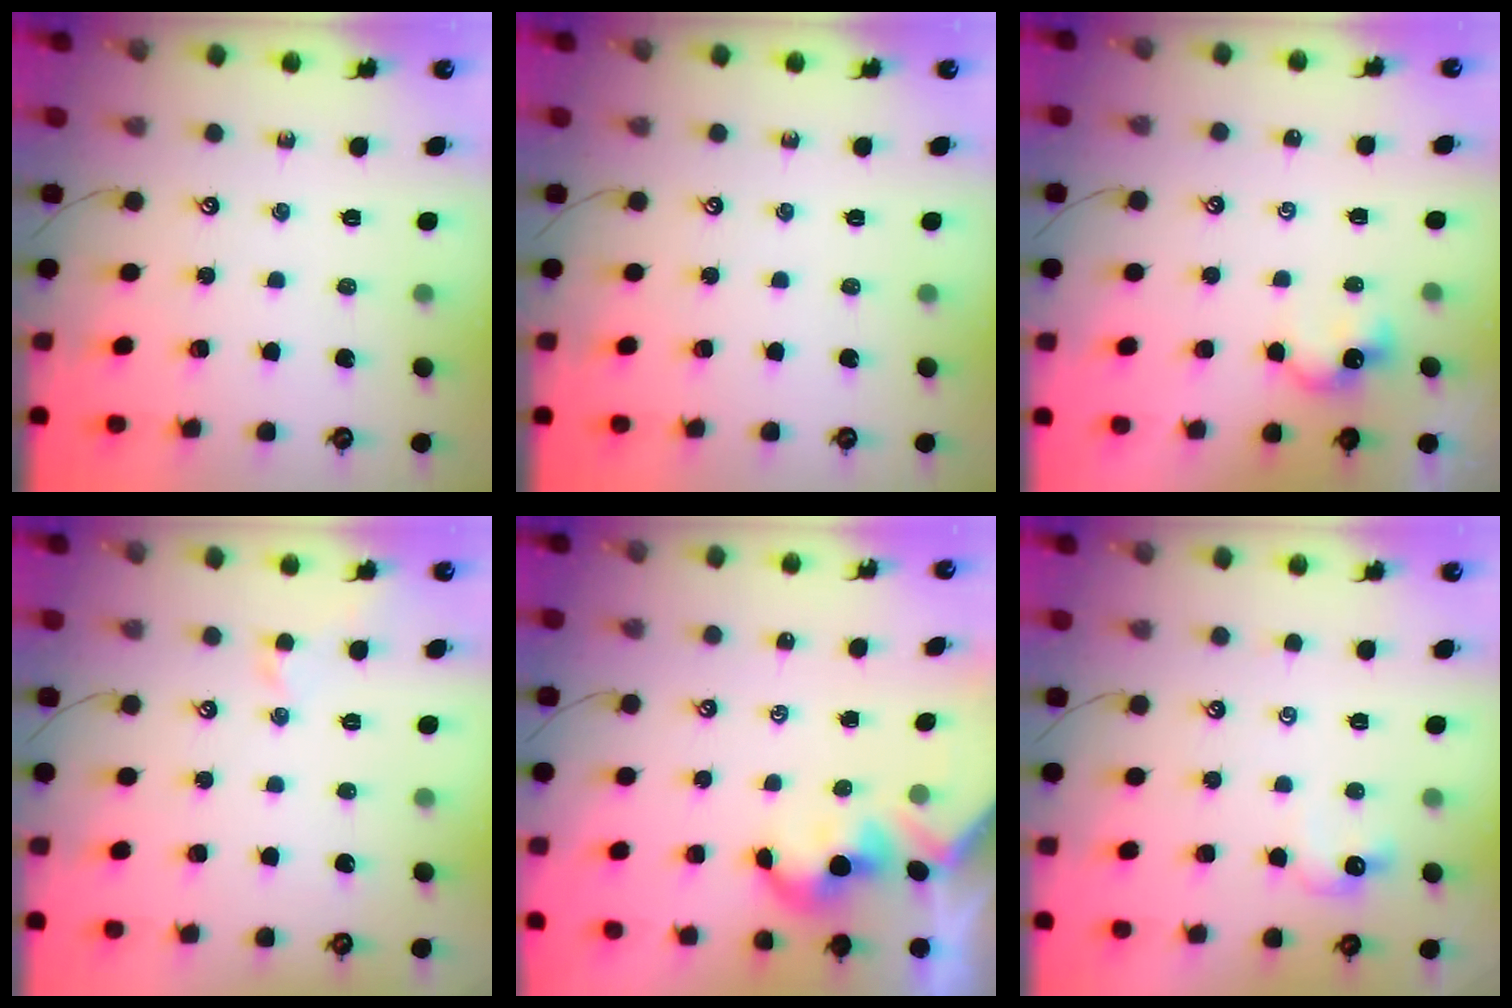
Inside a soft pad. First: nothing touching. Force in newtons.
{"total": 0.0}
{"total": 1.1, "press": 1.1, "slide": 0.3}
{"total": 0.7, "press": 0.3, "slide": 0.7}
{"total": 1.9, "press": 1.9, "slide": 0.2}
{"total": 2.2, "press": 2.1, "slide": 0.7}